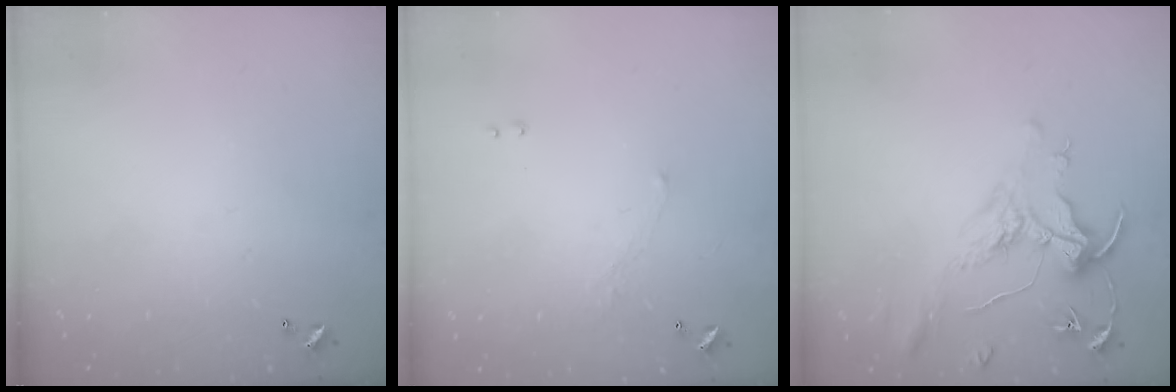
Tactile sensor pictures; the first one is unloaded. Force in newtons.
{"total": 0.8, "press": 0.6, "slide": 0.5}
{"total": 1.6, "press": 1.4, "slide": 0.7}